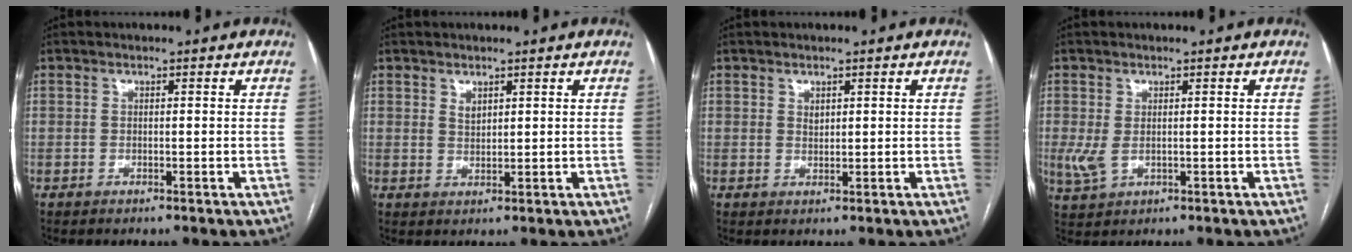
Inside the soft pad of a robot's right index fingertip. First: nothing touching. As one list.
[{"total": 1.6, "force": [1.1, 0.8, 0.8], "torque": [-0.015, -0.002, 0.024]}, {"total": 1.1, "force": [0.6, 0.6, 0.6], "torque": [-0.010, -0.001, 0.014]}, {"total": 3.1, "force": [0.0, 1.7, 2.5], "torque": [-0.065, -0.003, 0.013]}]